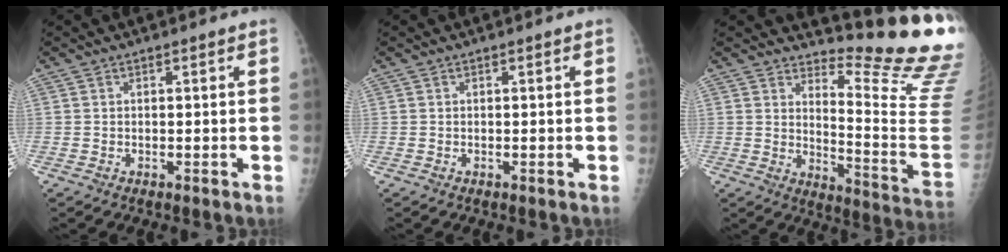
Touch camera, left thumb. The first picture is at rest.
{"total": 0.0}
{"total": 17.7, "force": [16.2, 1.1, 7.1], "torque": [-0.076, -0.222, 0.189]}